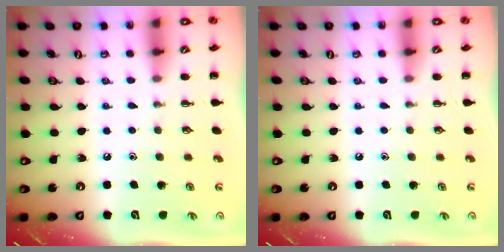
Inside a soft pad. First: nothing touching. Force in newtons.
{"total": 0.0}